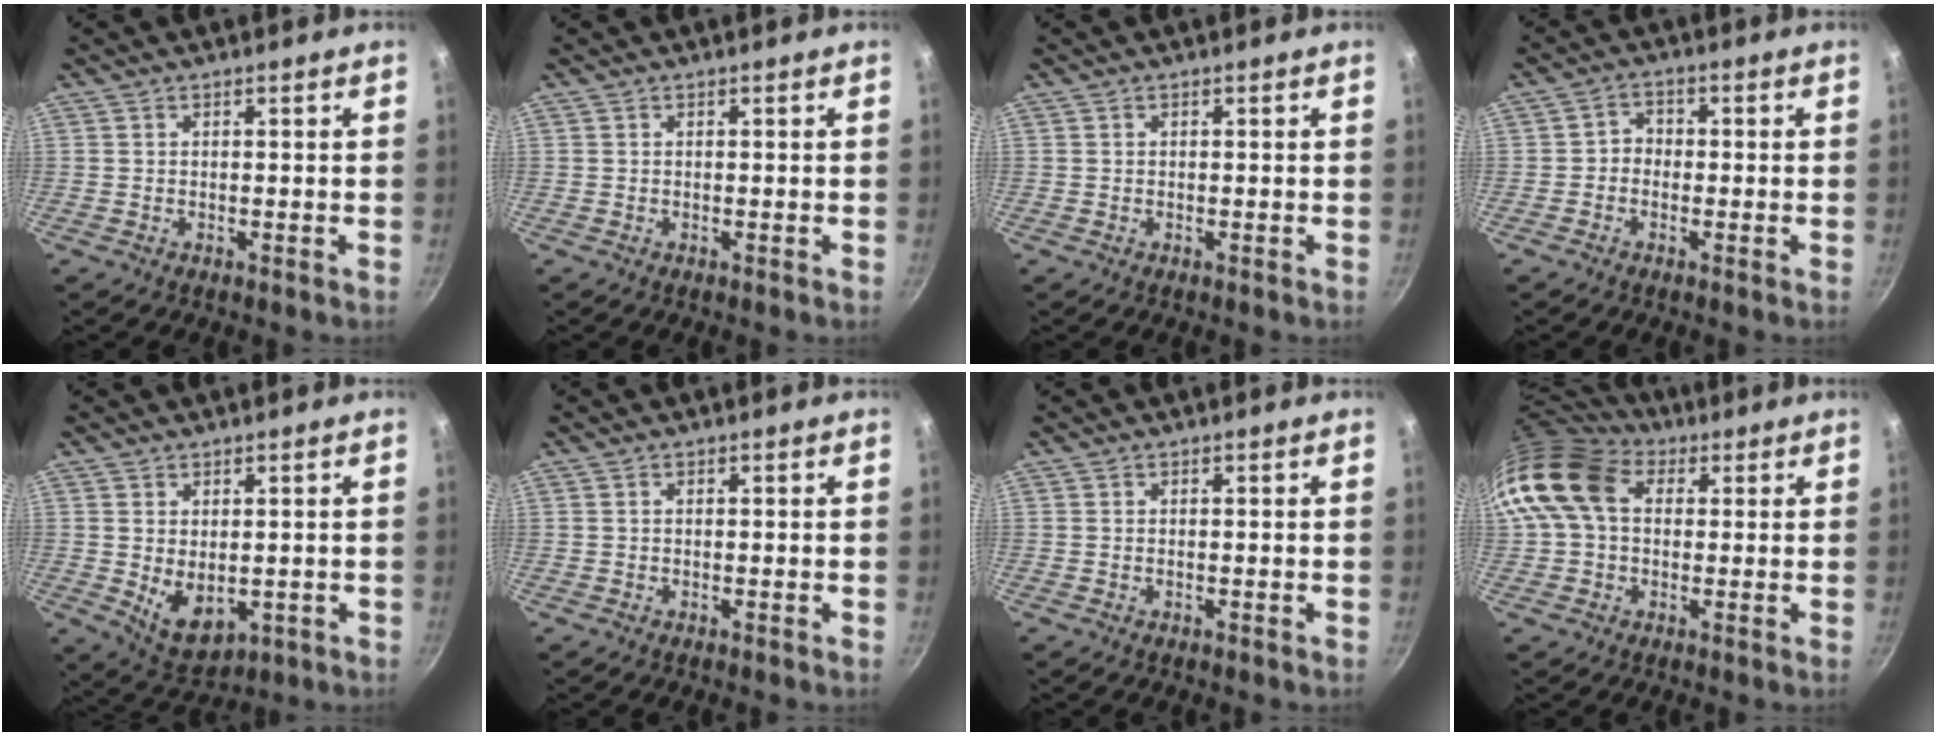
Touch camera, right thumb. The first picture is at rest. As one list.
[{"total": 0.0}, {"total": 0.0}, {"total": 2.8, "force": [-0.8, 2.4, 1.2], "torque": [-0.002, 0.014, -0.022]}, {"total": 7.4, "force": [-0.2, 4.7, 5.7], "torque": [-0.079, -0.020, 0.018]}, {"total": 0.0}, {"total": 0.0}, {"total": 12.5, "force": [2.5, 9.3, 8.0], "torque": [-0.133, 0.020, 0.026]}]